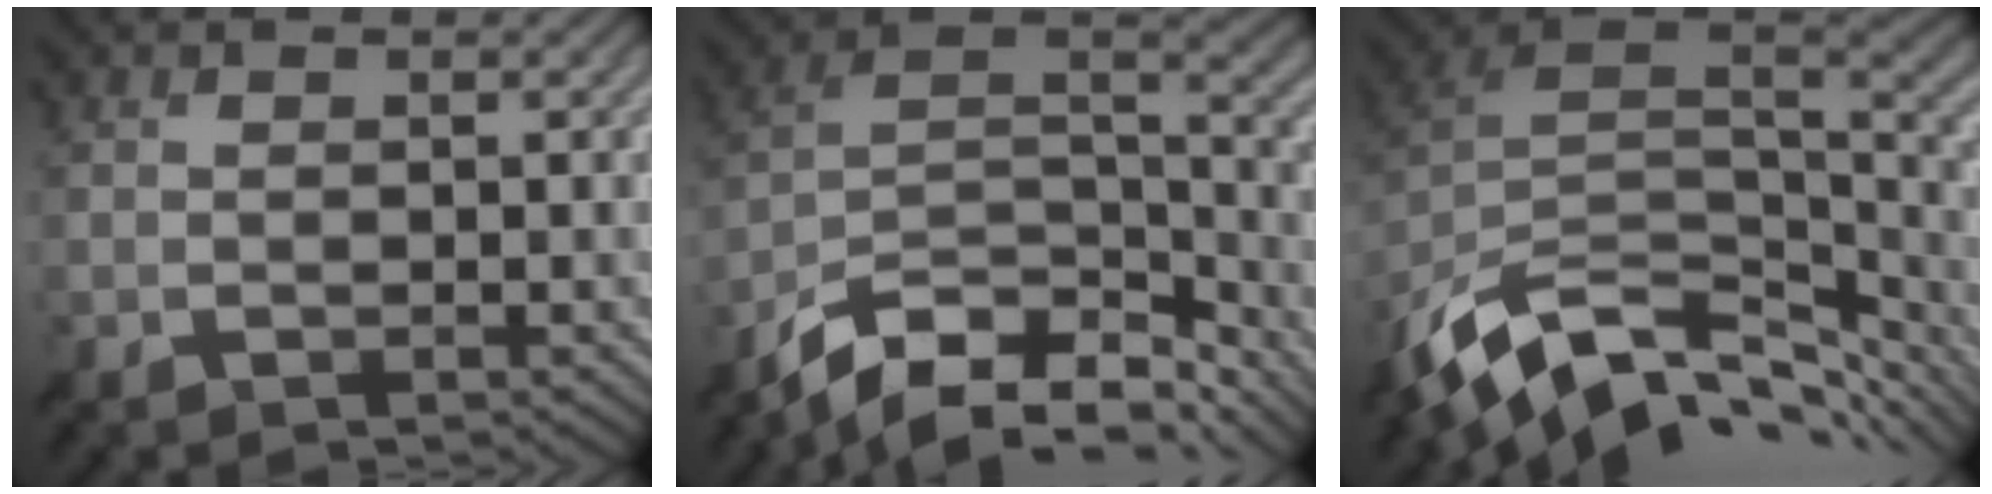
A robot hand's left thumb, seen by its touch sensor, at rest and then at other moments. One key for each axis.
{"total": 14.3, "fx": -10.2, "fy": 5.9, "fz": 8.1, "tx": -0.191, "ty": -0.013, "tz": -0.167}
{"total": 13.5, "fx": -7.4, "fy": 6.9, "fz": 9.0, "tx": -0.218, "ty": -0.014, "tz": -0.125}